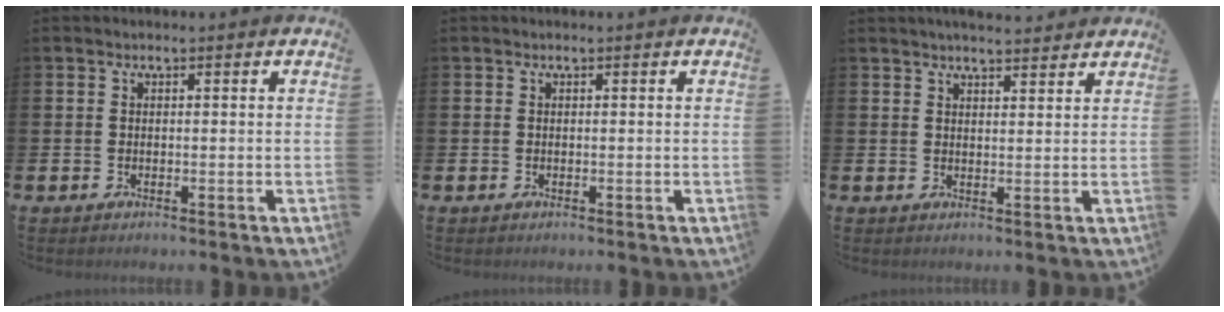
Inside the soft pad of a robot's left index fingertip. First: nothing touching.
{"total": 0.0}
{"total": 3.2, "force": [3.2, 0.2, 0.4], "torque": [-0.015, -0.012, 0.058]}